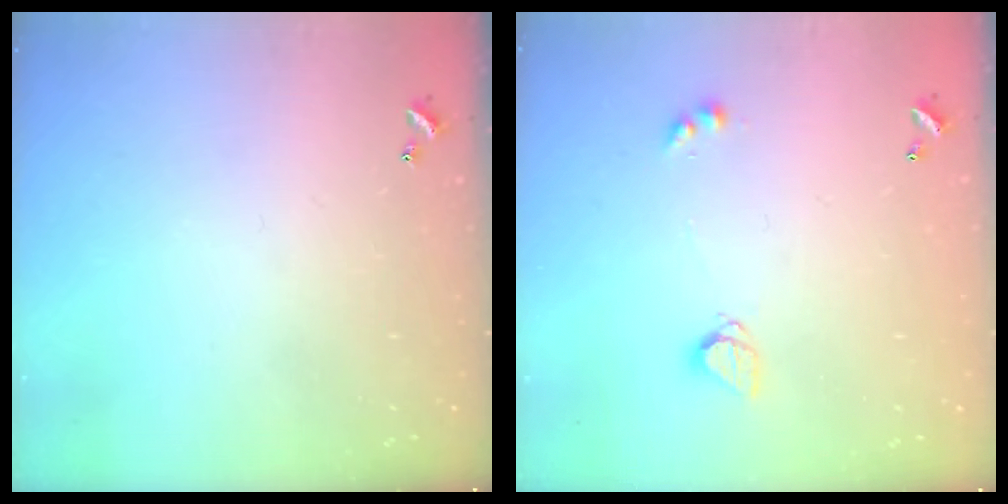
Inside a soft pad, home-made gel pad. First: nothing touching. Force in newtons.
{"total": 3.4, "press": 3.4, "slide": 0.5}